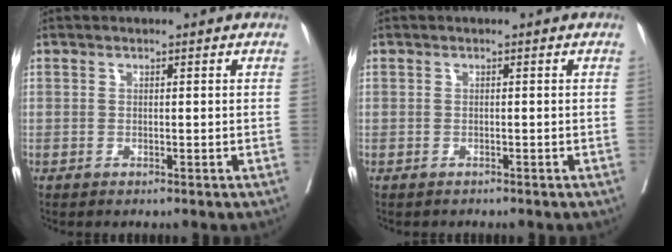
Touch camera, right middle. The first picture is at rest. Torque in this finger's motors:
{"motor_torque": [-0.31, 0.18, 0.00, -0.01]}